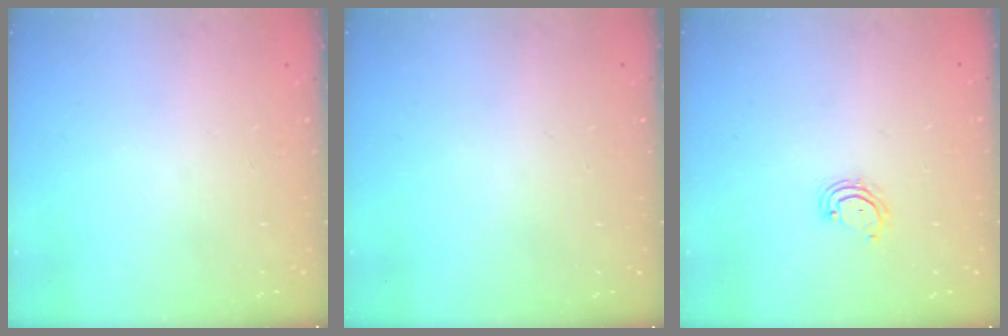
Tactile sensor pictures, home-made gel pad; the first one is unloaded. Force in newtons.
{"total": 0.0}
{"total": 4.1, "press": 4.1, "slide": 0.3}